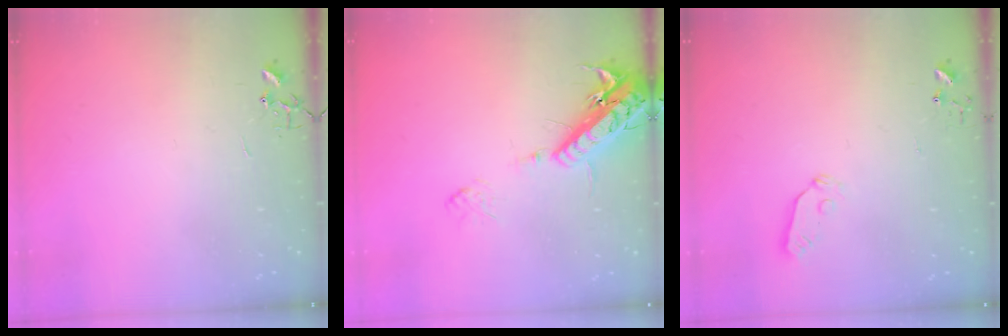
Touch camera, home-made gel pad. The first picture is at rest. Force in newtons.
{"total": 16.4, "press": 15.9, "slide": 3.8}
{"total": 3.9, "press": 3.8, "slide": 0.6}